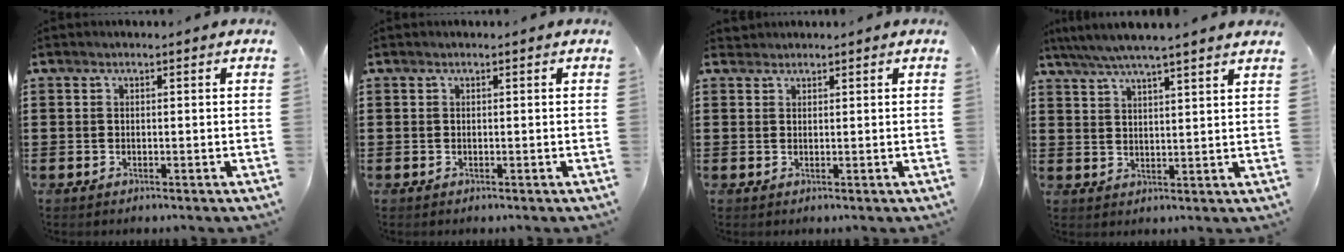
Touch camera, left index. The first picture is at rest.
{"total": 0.0}
{"total": 1.1, "force": [1.0, 0.3, 0.0], "torque": [-0.003, 0.001, 0.021]}
{"total": 4.8, "force": [4.3, -0.3, 2.2], "torque": [-0.056, -0.018, 0.074]}